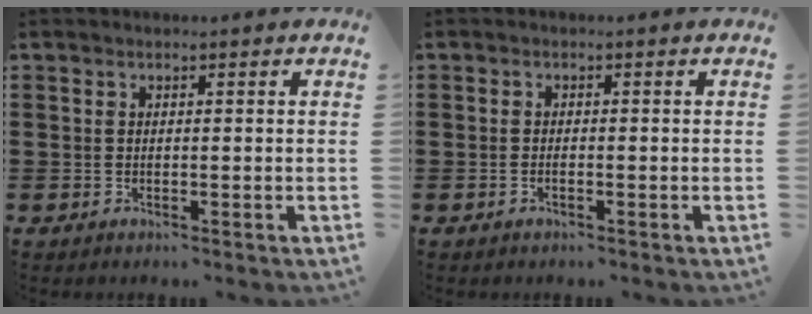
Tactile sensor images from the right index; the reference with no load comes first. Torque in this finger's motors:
{"motor_torque": [-0.50, 0.88, -0.02, -0.01]}